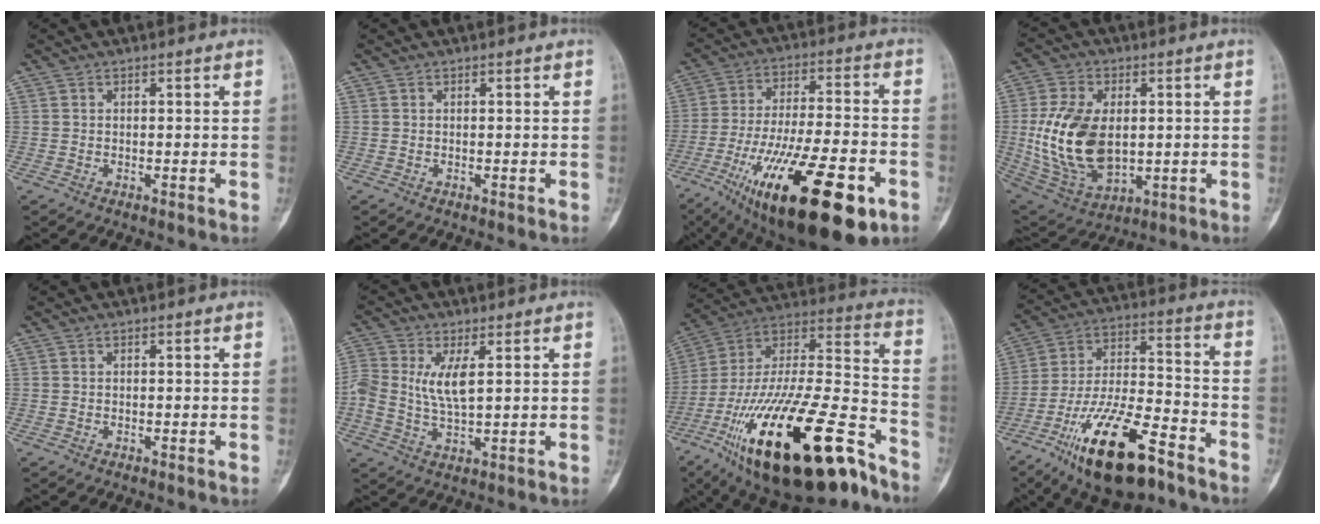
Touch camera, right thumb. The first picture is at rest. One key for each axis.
{"total": 0.0}
{"total": 27.8, "fx": -12.7, "fy": 9.4, "fz": 23.0, "tx": -0.386, "ty": 0.027, "tz": -0.195}
{"total": 18.1, "fx": 0.3, "fy": 11.2, "fz": 14.2, "tx": -0.266, "ty": -0.009, "tz": 0.026}
{"total": 0.0}
{"total": 7.9, "fx": 1.5, "fy": 3.6, "fz": 6.9, "tx": -0.151, "ty": 0.000, "tz": 0.031}
{"total": 37.3, "fx": -19.9, "fy": 13.4, "fz": 28.5, "tx": -0.487, "ty": 0.055, "tz": -0.328}
{"total": 21.2, "fx": -12.8, "fy": 7.4, "fz": 15.2, "tx": -0.286, "ty": 0.069, "tz": -0.226}